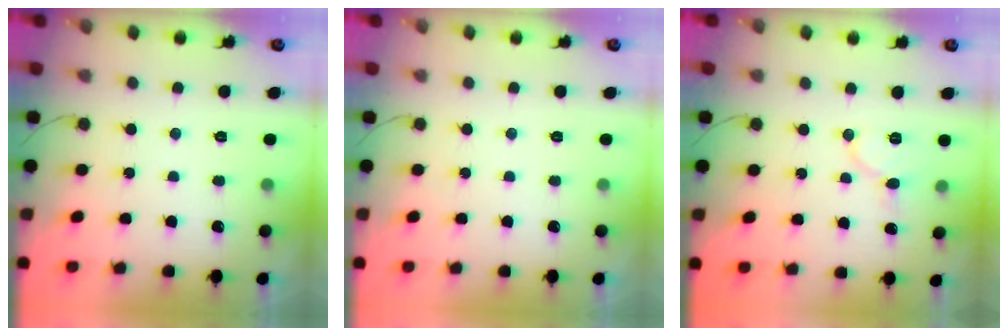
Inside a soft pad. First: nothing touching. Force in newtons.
{"total": 0.0}
{"total": 7.6, "press": 7.5, "slide": 0.8}